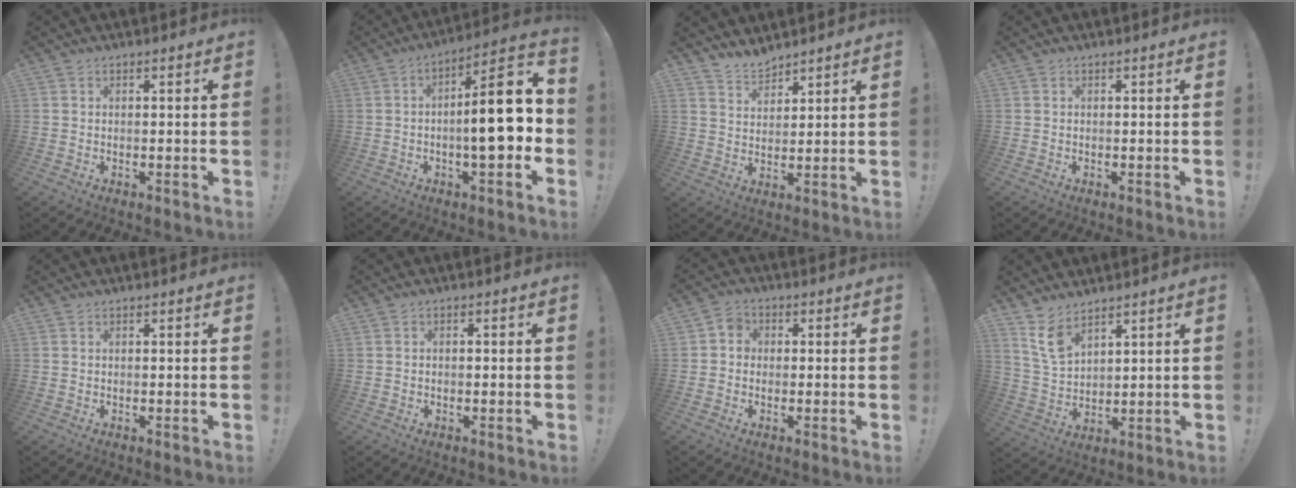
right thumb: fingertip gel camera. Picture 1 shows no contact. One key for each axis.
{"total": 15.9, "fx": -1.7, "fy": 3.9, "fz": 15.3, "tx": -0.231, "ty": 0.009, "tz": -0.034}
{"total": 5.5, "fx": 5.2, "fy": 1.7, "fz": 0.5, "tx": -0.004, "ty": -0.041, "tz": 0.096}
{"total": 0.0}
{"total": 0.0}
{"total": 1.0, "fx": -0.7, "fy": 0.5, "fz": 0.5, "tx": -0.016, "ty": 0.006, "tz": -0.012}
{"total": 4.1, "fx": -0.3, "fy": 3.7, "fz": 1.8, "tx": -0.030, "ty": 0.012, "tz": -0.004}
{"total": 8.0, "fx": 5.9, "fy": 4.0, "fz": 3.8, "tx": -0.066, "ty": -0.034, "tz": 0.114}